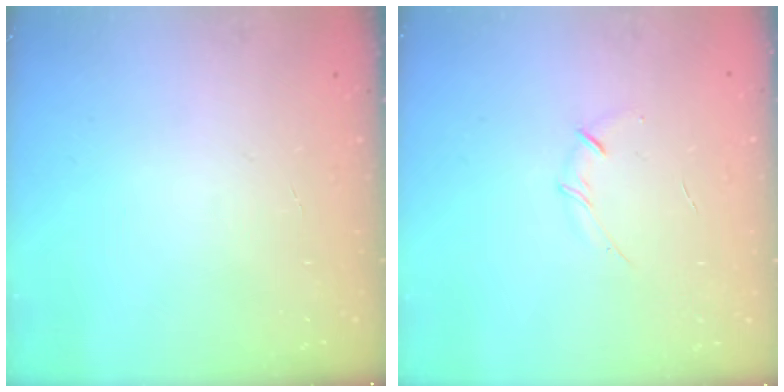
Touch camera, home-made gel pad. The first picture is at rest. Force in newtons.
{"total": 3.5, "press": 3.4, "slide": 0.9}